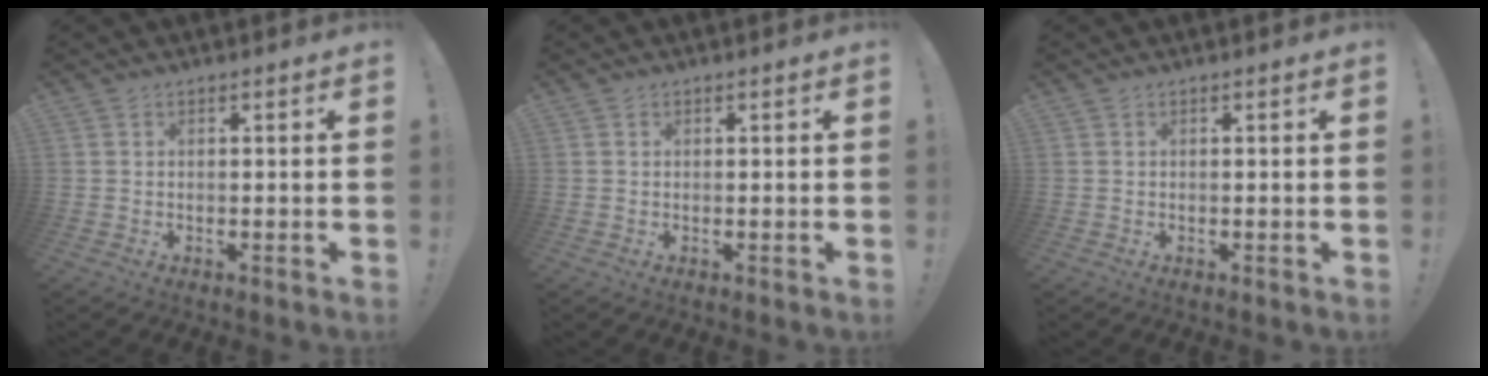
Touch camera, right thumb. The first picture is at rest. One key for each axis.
{"total": 0.0}
{"total": 0.0}